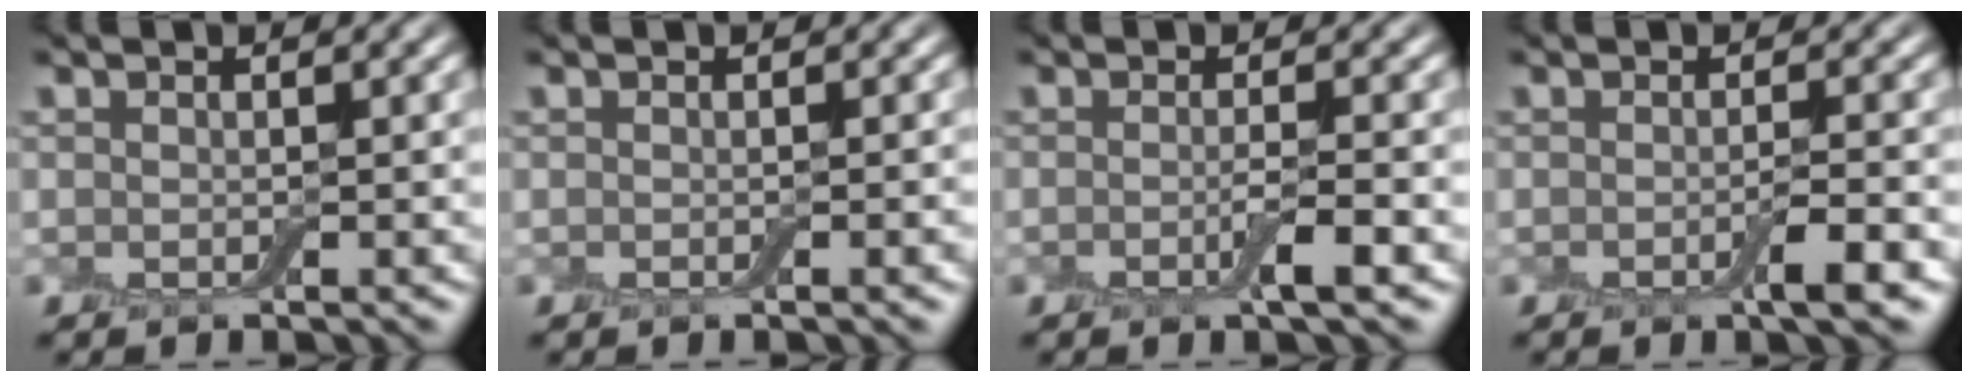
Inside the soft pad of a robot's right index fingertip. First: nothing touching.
{"total": 0.9, "force": [-0.2, 0.1, 0.9], "torque": [-0.010, 0.000, -0.003]}
{"total": 1.9, "force": [-0.9, 0.1, 1.7], "torque": [-0.031, -0.005, -0.017]}
{"total": 2.3, "force": [-1.1, 0.3, 2.0], "torque": [-0.032, -0.006, -0.018]}